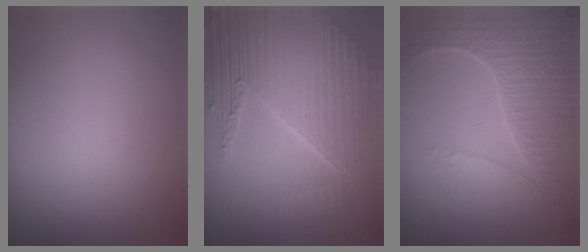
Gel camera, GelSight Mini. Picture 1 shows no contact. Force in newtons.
{"total": 8.6, "press": 5.7, "slide": 6.4}
{"total": 4.6, "press": 4.1, "slide": 2.0}